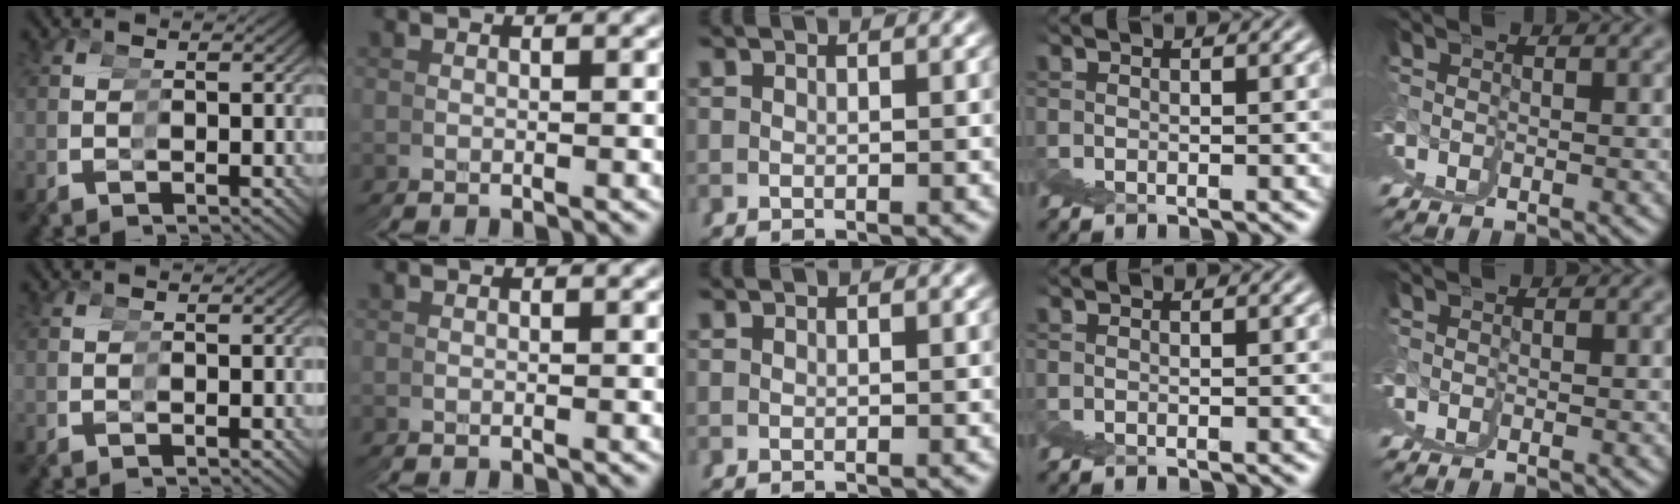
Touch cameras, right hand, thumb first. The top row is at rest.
{}